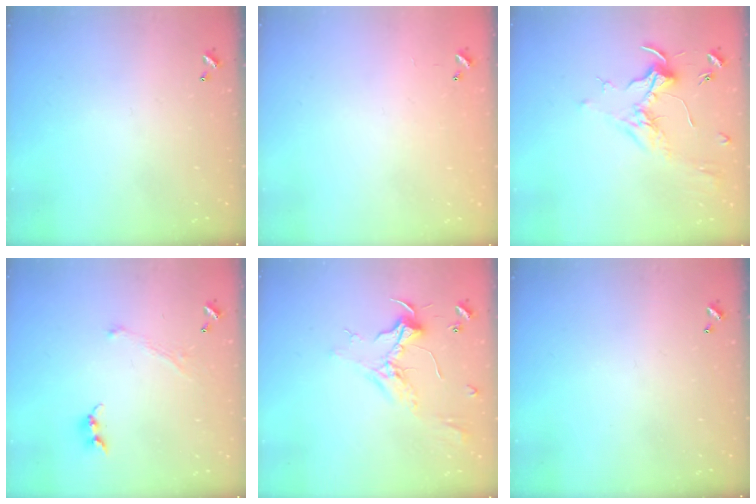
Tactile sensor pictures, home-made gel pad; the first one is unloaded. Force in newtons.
{"total": 8.0, "press": 8.0, "slide": 0.5}
{"total": 1.8, "press": 1.6, "slide": 0.8}
{"total": 1.3, "press": 1.2, "slide": 0.5}
{"total": 2.4, "press": 2.3, "slide": 0.7}
{"total": 0.0}